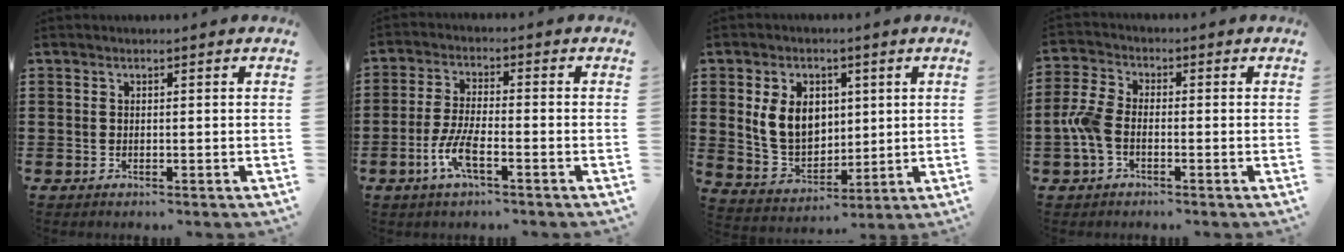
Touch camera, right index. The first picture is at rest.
{"total": 5.8, "force": [-2.7, 1.3, 4.9], "torque": [-0.113, -0.011, -0.054]}
{"total": 8.3, "force": [1.7, 6.2, 5.2], "torque": [-0.124, 0.012, 0.030]}
{"total": 5.3, "force": [-1.6, 3.1, 3.9], "torque": [-0.112, -0.003, -0.041]}